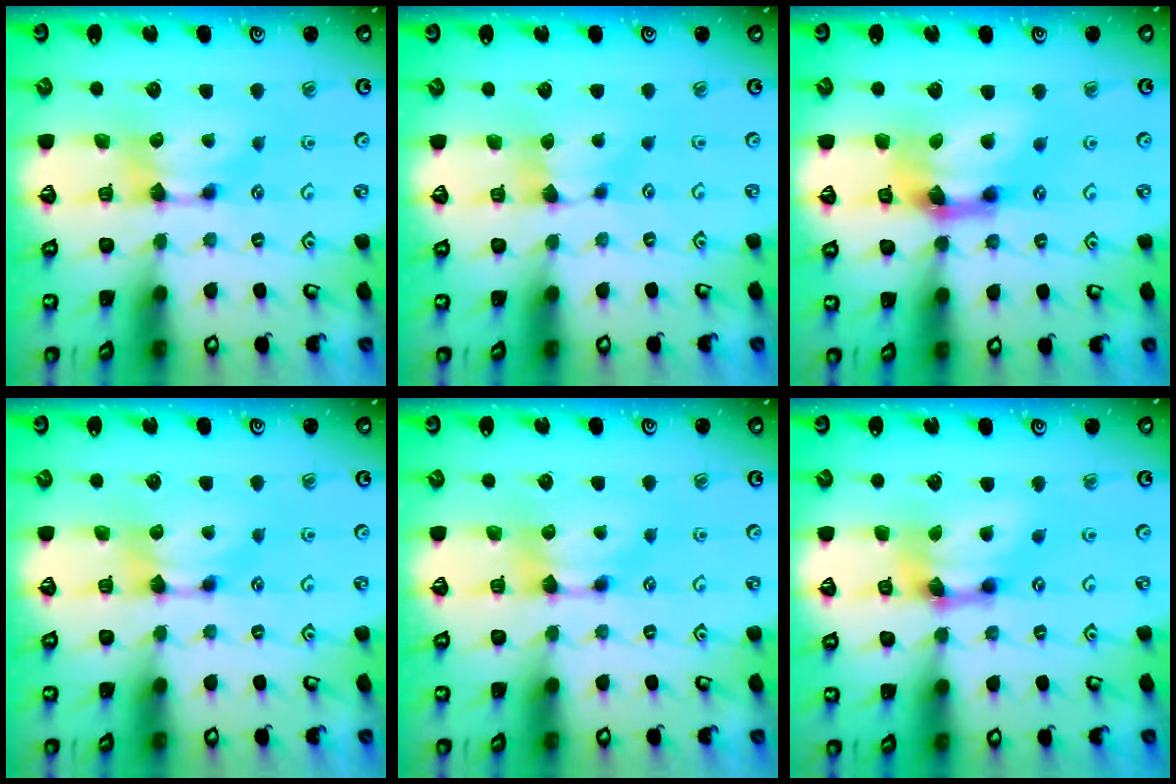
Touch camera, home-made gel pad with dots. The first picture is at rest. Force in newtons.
{"total": 0.6, "press": 0.2, "slide": 0.5}
{"total": 6.7, "press": 6.2, "slide": 2.4}
{"total": 0.0}
{"total": 0.0}
{"total": 5.4, "press": 4.7, "slide": 2.6}